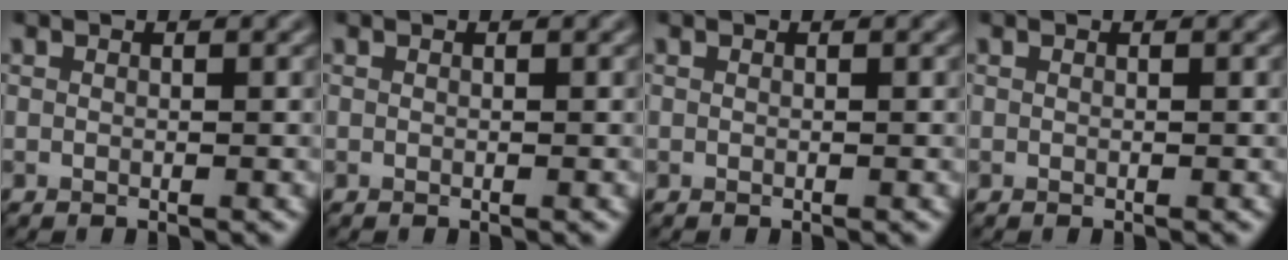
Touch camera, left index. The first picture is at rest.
{"total": 0.0}
{"total": 0.0}
{"total": 0.0}